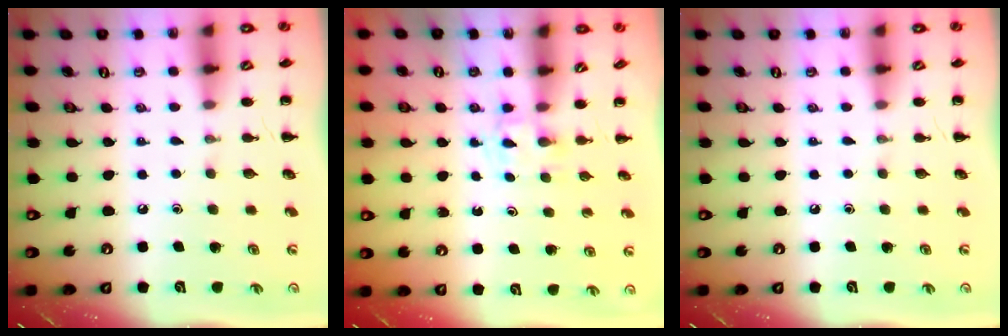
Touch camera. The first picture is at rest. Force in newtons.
{"total": 2.2, "press": 1.9, "slide": 1.1}
{"total": 0.0}